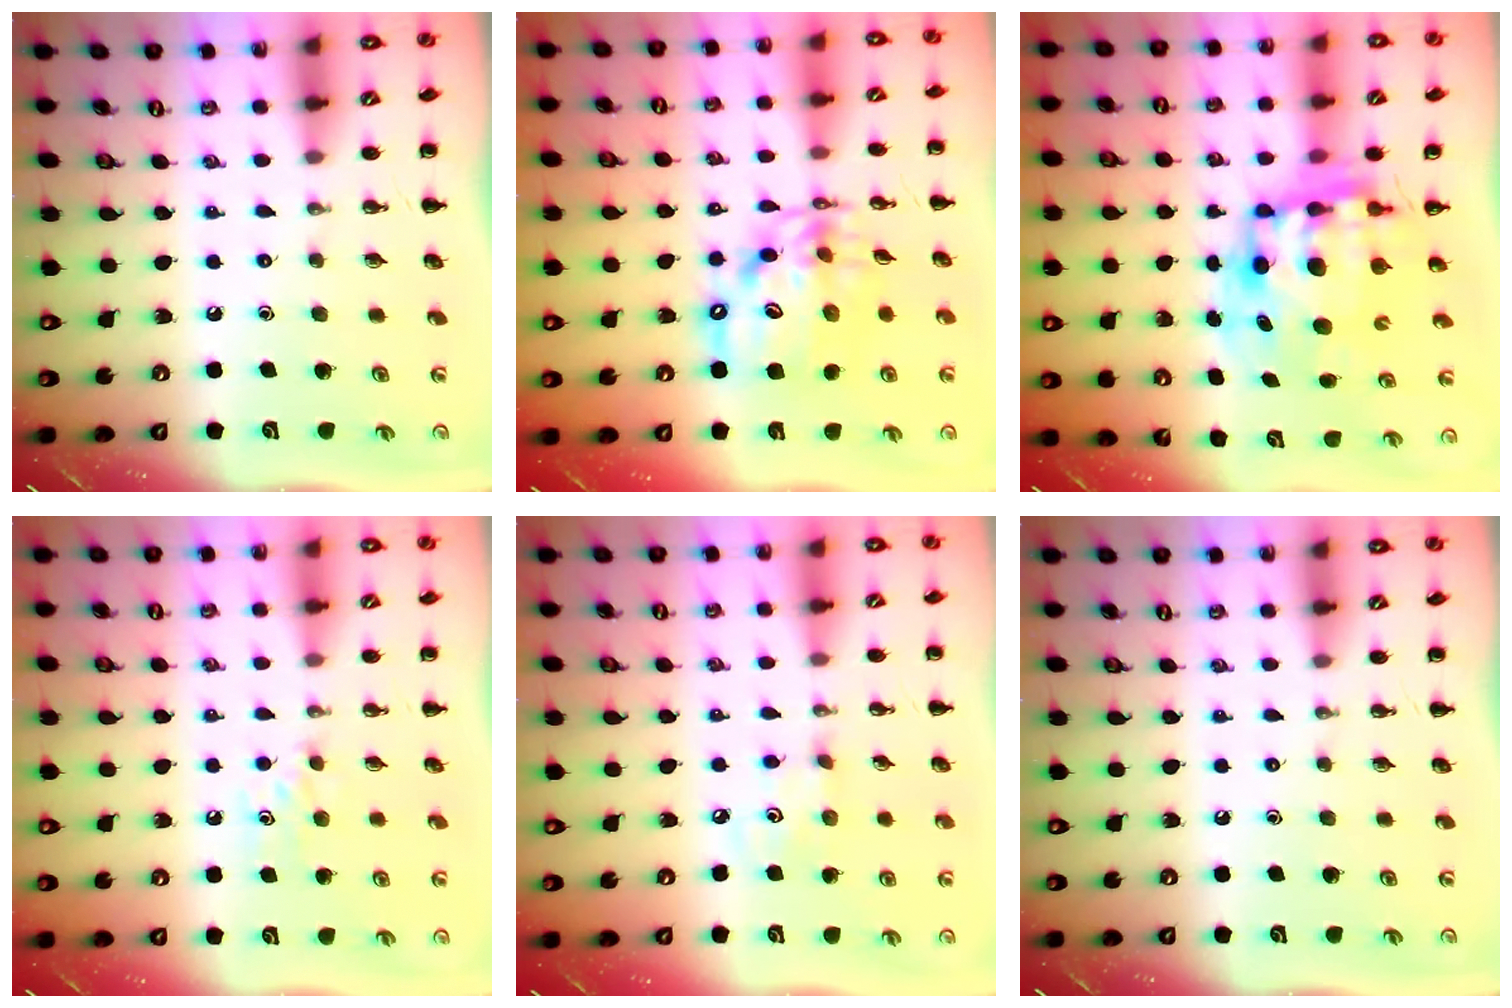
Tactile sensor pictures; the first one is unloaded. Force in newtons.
{"total": 14.3, "press": 13.7, "slide": 3.8}
{"total": 10.9, "press": 10.6, "slide": 2.4}
{"total": 4.5, "press": 4.3, "slide": 1.5}
{"total": 3.2, "press": 3.2, "slide": 0.5}
{"total": 0.0}